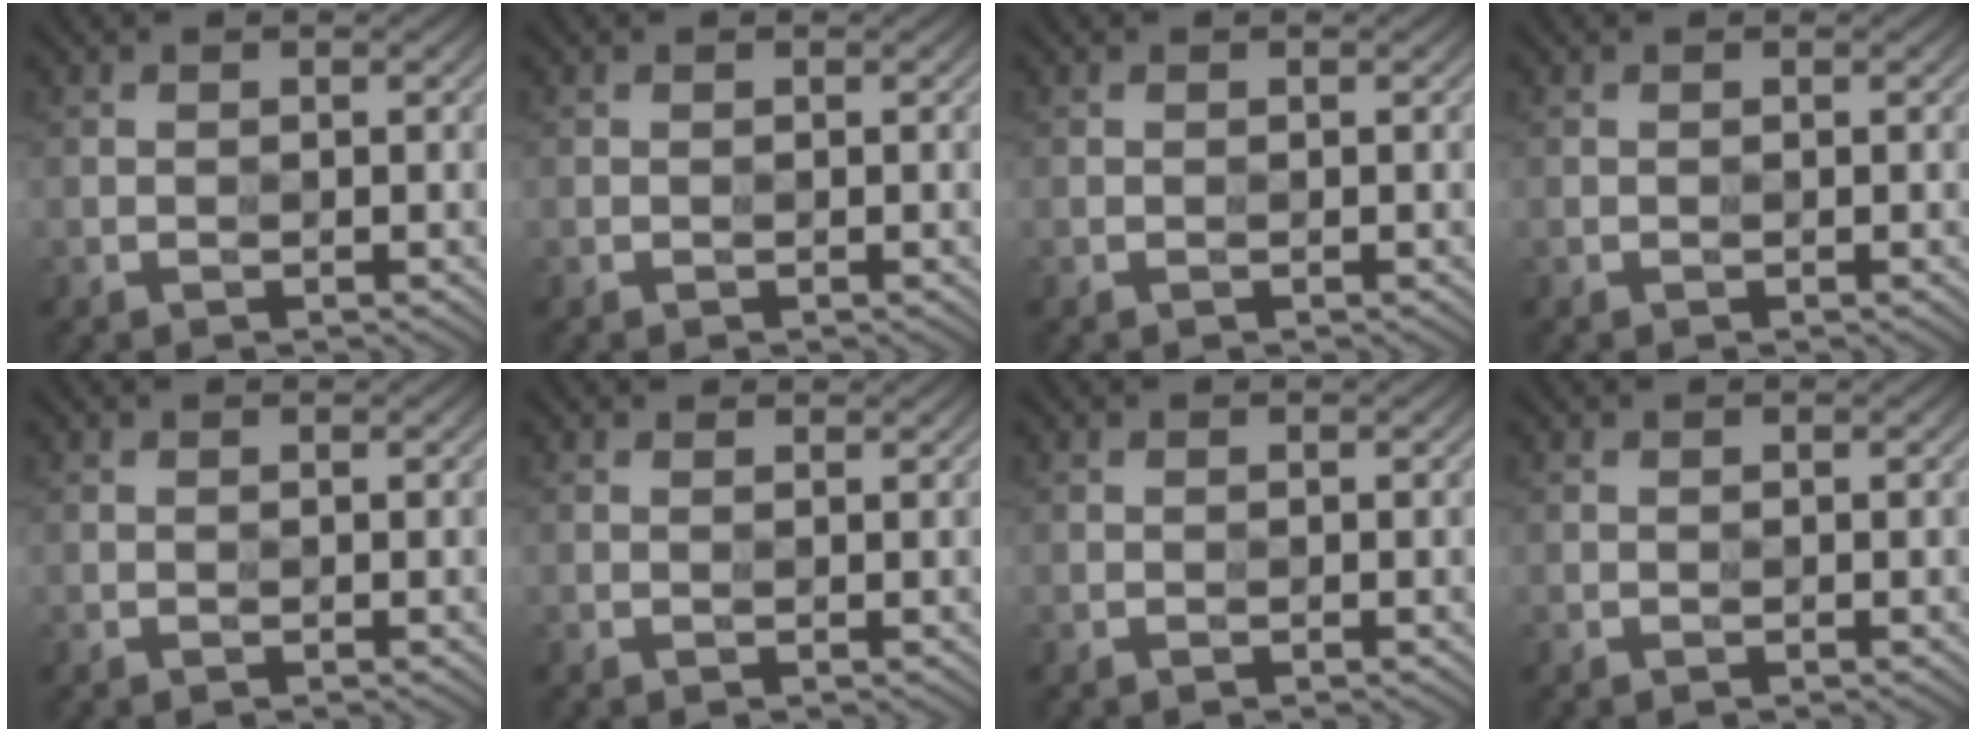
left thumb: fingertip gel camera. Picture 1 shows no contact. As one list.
[{"total": 0.0}, {"total": 0.0}, {"total": 0.0}, {"total": 0.0}, {"total": 0.7, "force": [0.7, 0.1, 0.1], "torque": [-0.005, -0.004, 0.009]}, {"total": 0.0}, {"total": 0.0}]